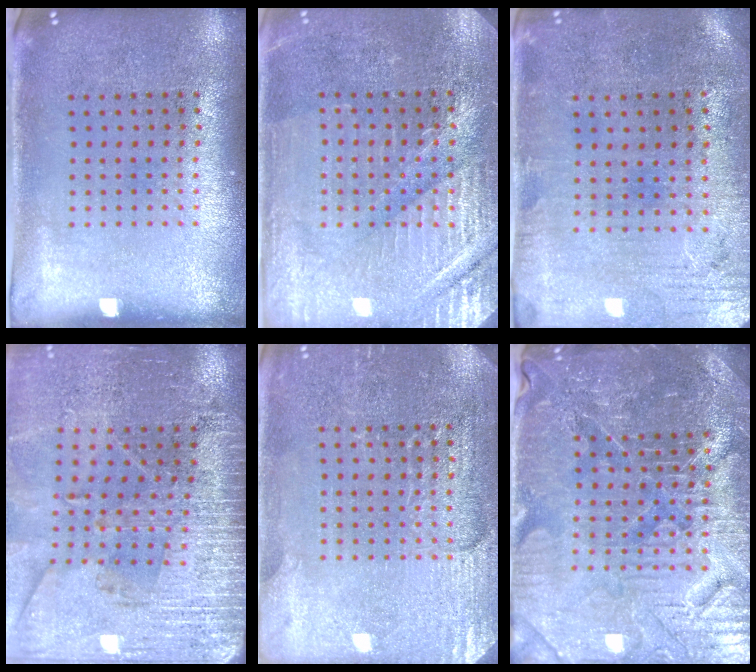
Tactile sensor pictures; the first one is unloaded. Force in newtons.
{"total": 3.6, "press": 3.5, "slide": 0.8}
{"total": 0.6, "press": 0.4, "slide": 0.5}
{"total": 3.0, "press": 3.0, "slide": 0.2}
{"total": 2.9, "press": 2.9, "slide": 0.3}
{"total": 5.2, "press": 5.0, "slide": 1.4}